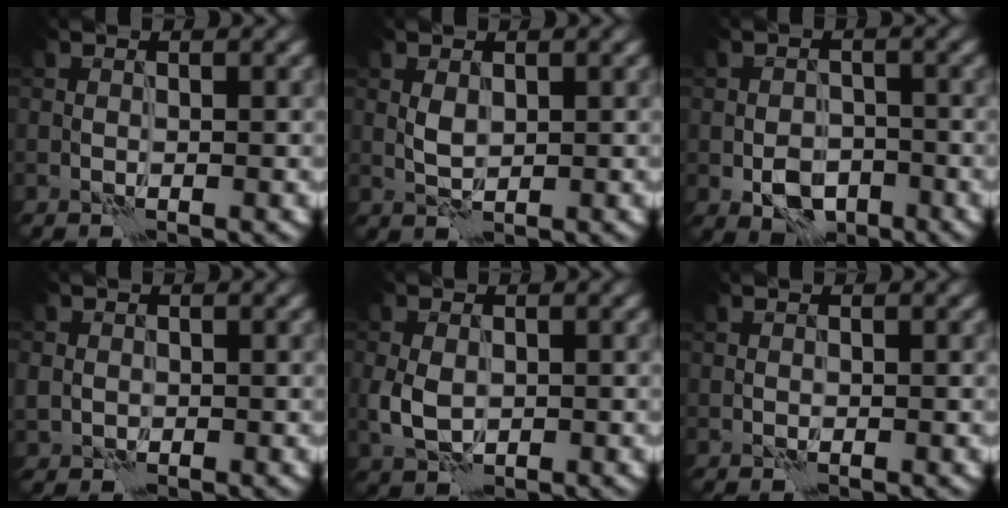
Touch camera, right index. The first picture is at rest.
{"total": 1.4, "force": [0.4, 0.7, 1.1], "torque": [-0.028, 0.000, 0.010]}
{"total": 3.9, "force": [-1.6, 2.7, 2.3], "torque": [-0.037, -0.006, -0.030]}
{"total": 1.5, "force": [0.0, 1.4, 0.4], "torque": [-0.008, -0.003, -0.002]}
{"total": 3.0, "force": [0.0, 2.2, 2.1], "torque": [-0.050, -0.004, 0.002]}
{"total": 0.0}